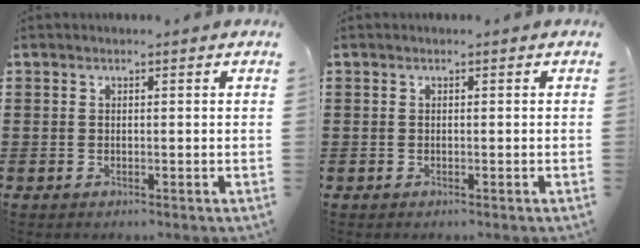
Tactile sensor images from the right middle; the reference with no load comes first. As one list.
[{"total": 0.0}]